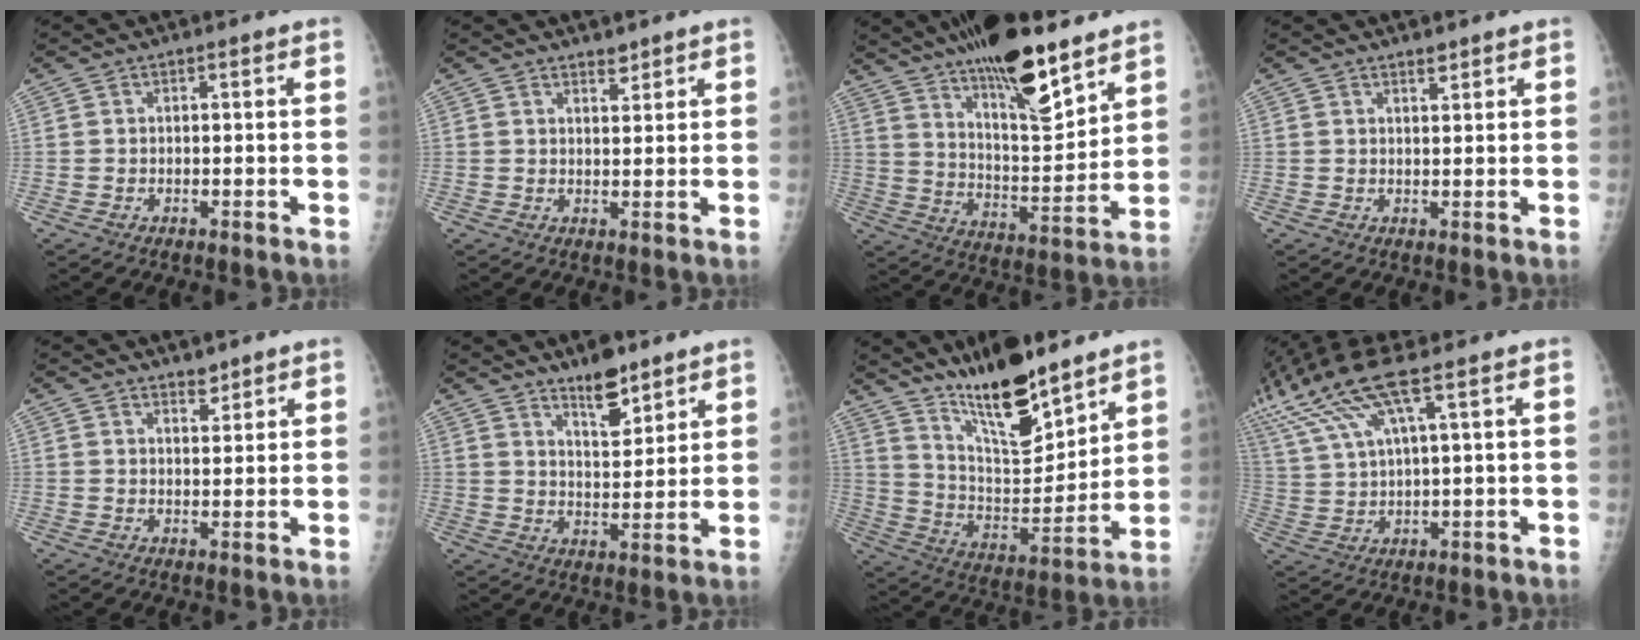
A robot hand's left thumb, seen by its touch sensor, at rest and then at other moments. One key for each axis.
{"total": 2.2, "fx": 1.9, "fy": 0.7, "fz": 0.7, "tx": 0.000, "ty": -0.016, "tz": 0.030}
{"total": 20.0, "fx": 13.9, "fy": 5.4, "fz": 13.3, "tx": -0.192, "ty": -0.080, "tz": 0.234}
{"total": 1.7, "fx": 1.5, "fy": 0.5, "fz": 0.7, "tx": -0.004, "ty": -0.012, "tz": 0.024}
{"total": 2.4, "fx": 2.2, "fy": 0.9, "fz": 0.7, "tx": 0.001, "ty": -0.018, "tz": 0.034}
{"total": 8.0, "fx": 6.0, "fy": 2.9, "fz": 4.5, "tx": -0.052, "ty": -0.046, "tz": 0.099}
{"total": 17.5, "fx": 13.4, "fy": 5.0, "fz": 10.2, "tx": -0.133, "ty": -0.092, "tz": 0.239}
{"total": 14.8, "fx": 9.0, "fy": 2.5, "fz": 11.6, "tx": -0.279, "ty": -0.002, "tz": 0.180}